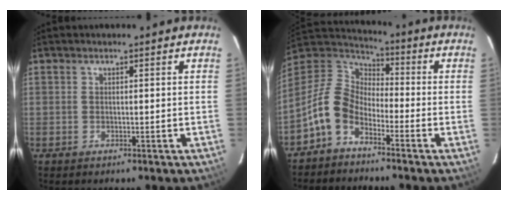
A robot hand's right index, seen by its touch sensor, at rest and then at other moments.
{"total": 10.1, "force": [-5.6, 6.3, 5.6], "torque": [-0.119, 0.021, -0.121]}